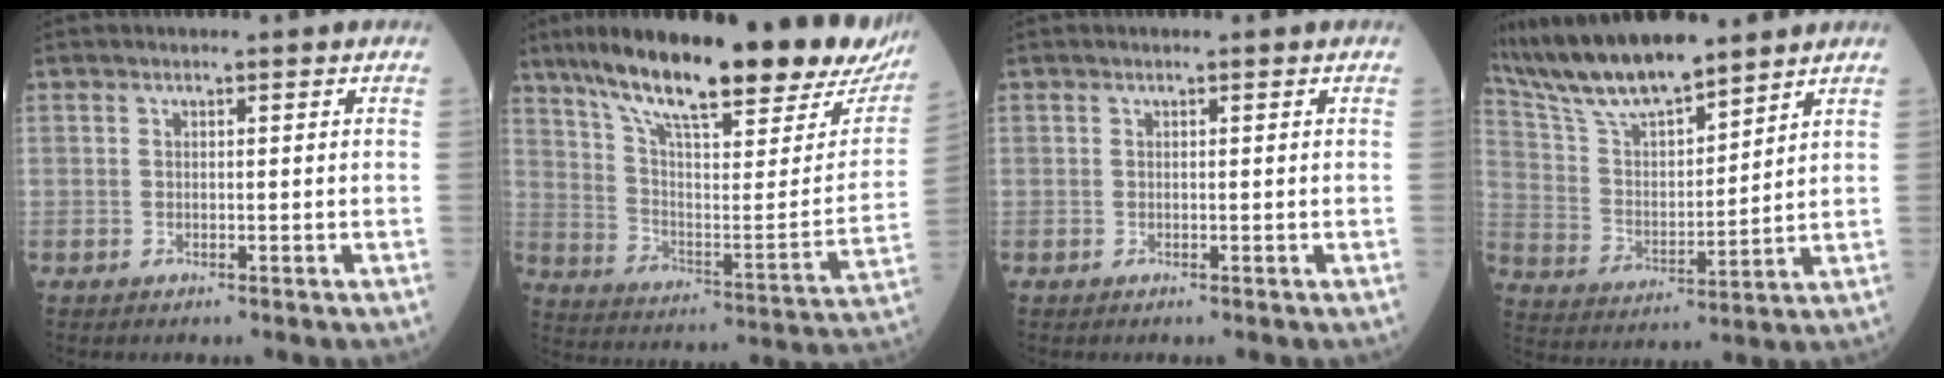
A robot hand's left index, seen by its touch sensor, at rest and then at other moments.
{"total": 30.8, "force": [23.6, 5.9, 19.0], "torque": [-0.309, -0.024, 0.329]}
{"total": 0.0}
{"total": 14.5, "force": [12.5, 2.7, 6.8], "torque": [-0.141, 0.007, 0.240]}